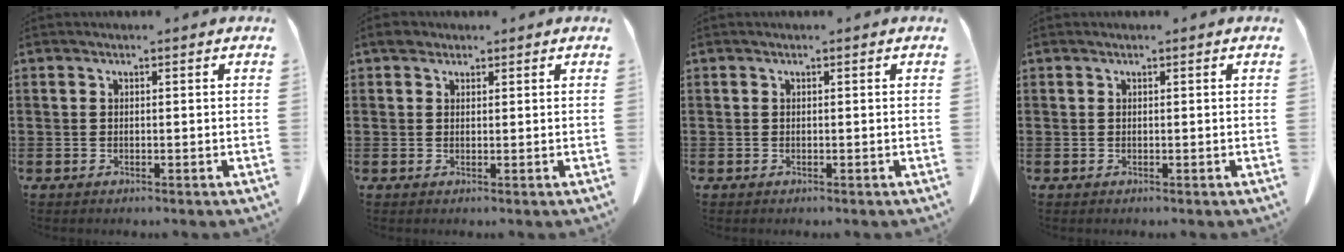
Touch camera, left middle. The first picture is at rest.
{"total": 1.8, "force": [1.4, 1.1, 0.4], "torque": [-0.005, 0.004, 0.025]}
{"total": 0.0}
{"total": 0.0}